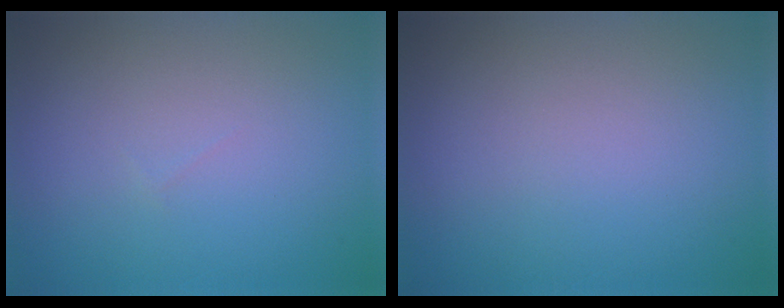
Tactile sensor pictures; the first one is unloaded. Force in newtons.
{"total": 0.0}